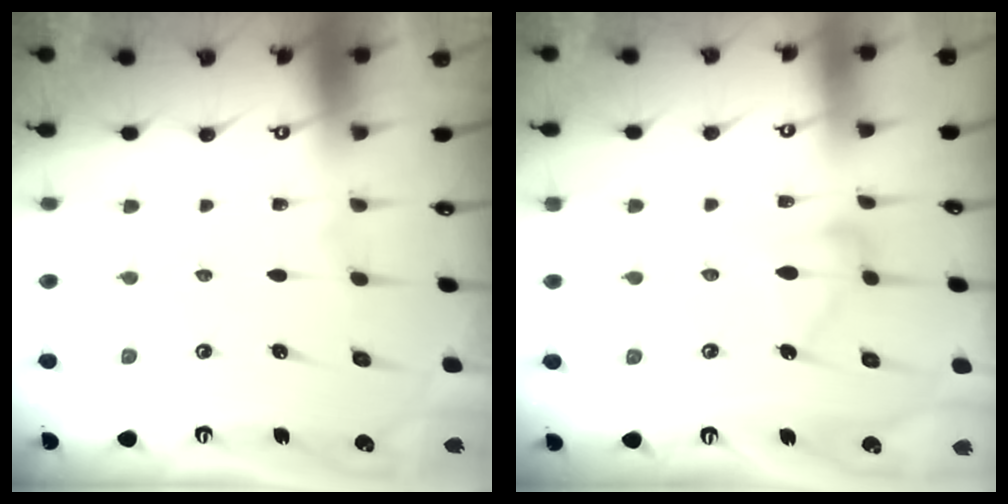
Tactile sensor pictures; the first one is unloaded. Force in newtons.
{"total": 9.5, "press": 9.5, "slide": 0.4}